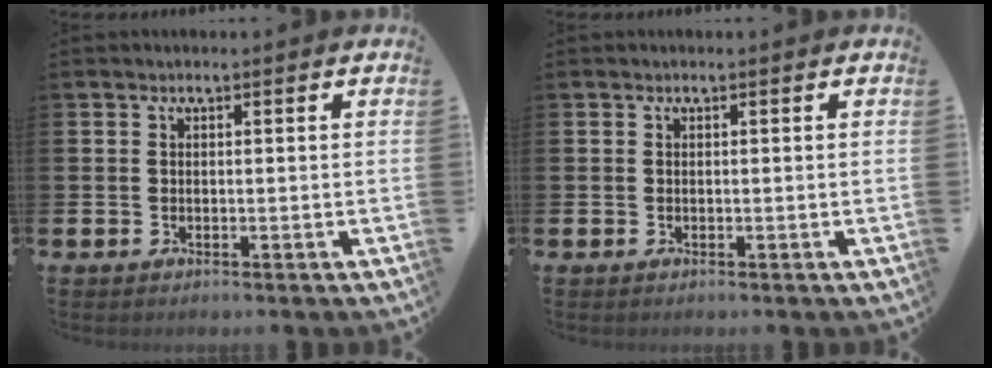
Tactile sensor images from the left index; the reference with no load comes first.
{"total": 0.0}